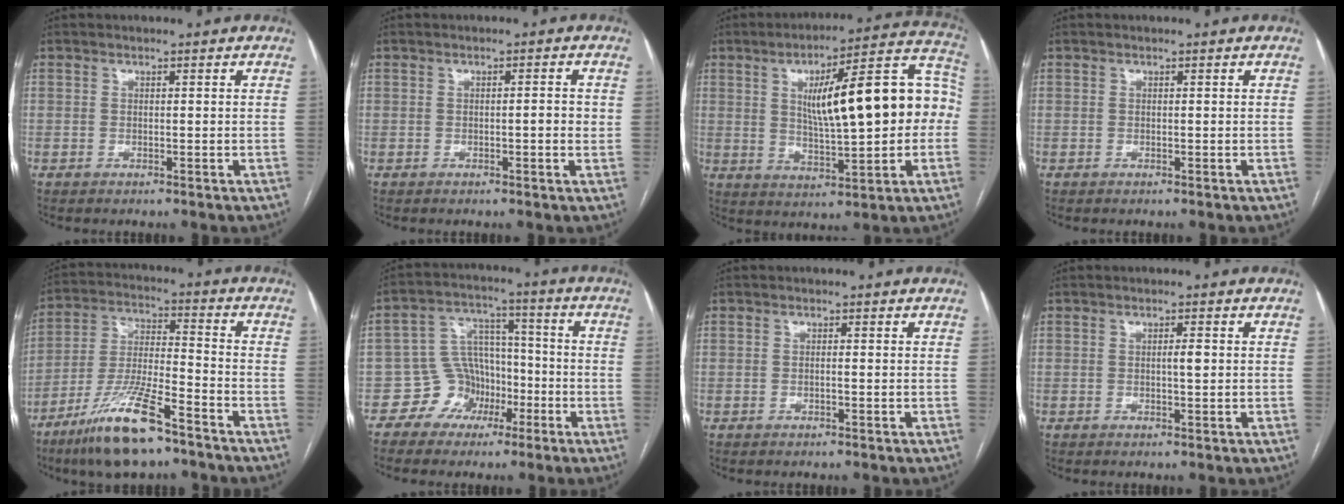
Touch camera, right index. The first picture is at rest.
{"total": 2.4, "force": [-0.2, 0.4, 2.4], "torque": [-0.034, 0.002, -0.004]}
{"total": 19.3, "force": [1.7, 4.3, 18.7], "torque": [-0.272, 0.044, 0.032]}
{"total": 0.0}
{"total": 14.1, "force": [-9.6, 2.3, 10.1], "torque": [-0.209, -0.024, -0.175]}
{"total": 7.9, "force": [-3.9, 6.6, 1.9], "torque": [-0.040, 0.028, -0.059]}
{"total": 0.6, "force": [-0.2, 0.0, 0.5], "torque": [-0.009, 0.001, -0.002]}
{"total": 1.4, "force": [0.1, 0.1, 1.4], "torque": [-0.025, 0.001, 0.001]}